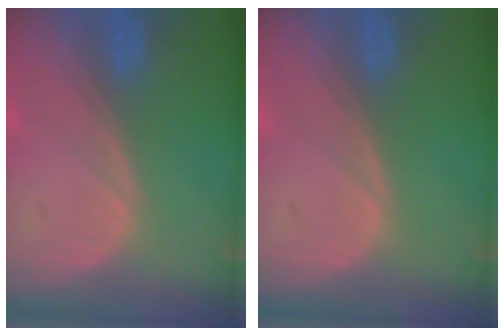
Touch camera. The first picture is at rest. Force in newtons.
{"total": 0.0}